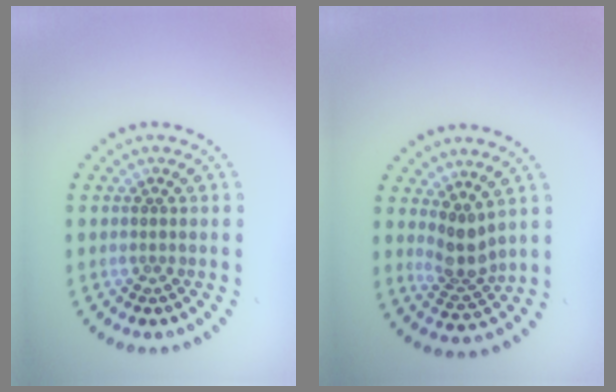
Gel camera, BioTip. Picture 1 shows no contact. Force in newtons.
{"total": 2.7, "press": 2.1, "slide": 1.7}